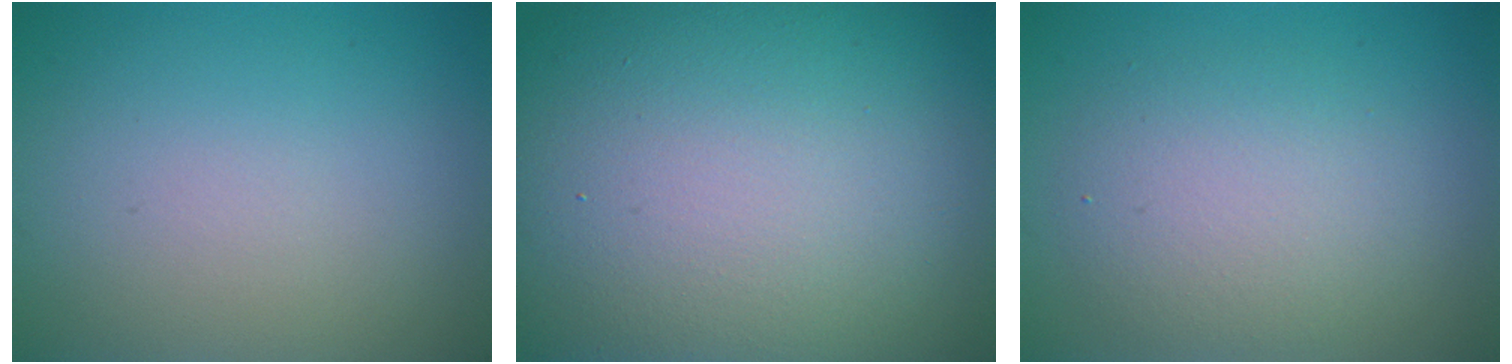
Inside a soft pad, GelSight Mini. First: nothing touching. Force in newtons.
{"total": 21.0, "press": 21.0, "slide": 0.8}
{"total": 2.6, "press": 2.6, "slide": 0.3}